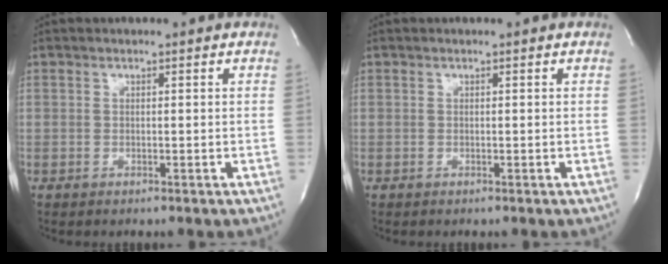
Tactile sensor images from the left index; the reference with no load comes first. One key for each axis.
{"total": 0.0}